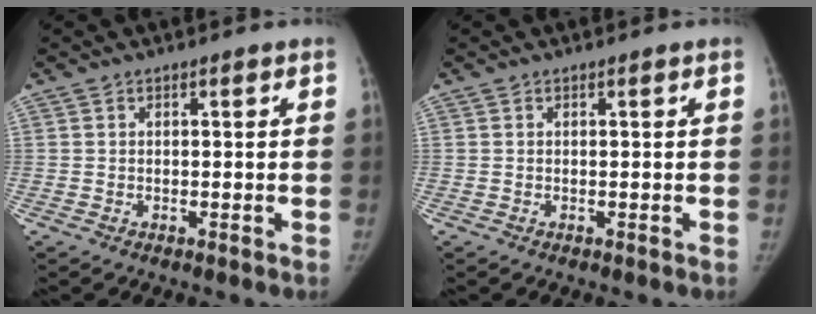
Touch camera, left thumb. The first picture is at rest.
{"total": 0.0}